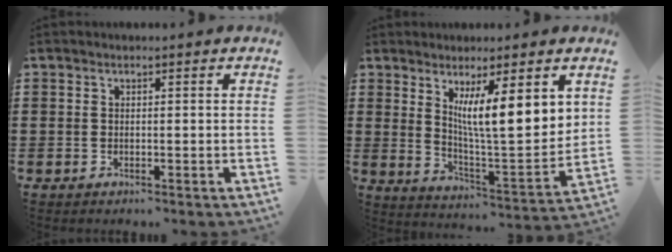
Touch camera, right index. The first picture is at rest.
{"total": 8.8, "force": [4.3, 1.0, 7.7], "torque": [-0.132, -0.033, 0.067]}